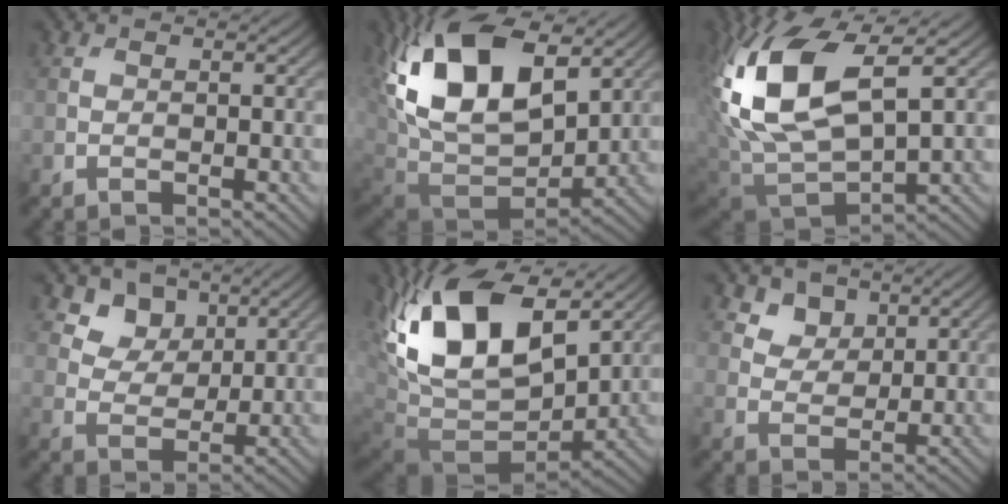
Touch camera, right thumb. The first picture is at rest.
{"total": 20.1, "force": [7.3, 11.8, 14.5], "torque": [-0.292, 0.020, 0.143]}
{"total": 16.3, "force": [5.2, 8.1, 13.1], "torque": [-0.306, 0.001, 0.110]}
{"total": 5.9, "force": [3.7, 4.1, 2.3], "torque": [-0.052, -0.028, 0.082]}
{"total": 18.4, "force": [5.7, 10.2, 14.2], "torque": [-0.293, 0.006, 0.111]}
{"total": 3.9, "force": [2.6, 2.7, 1.3], "torque": [-0.040, -0.019, 0.058]}